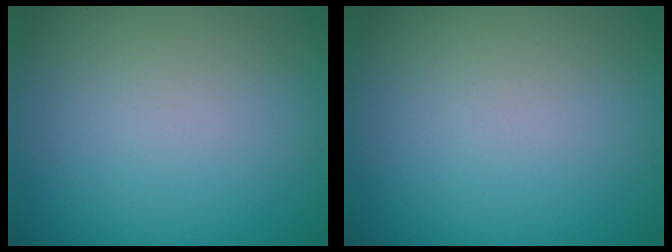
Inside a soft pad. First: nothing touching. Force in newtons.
{"total": 0.0}